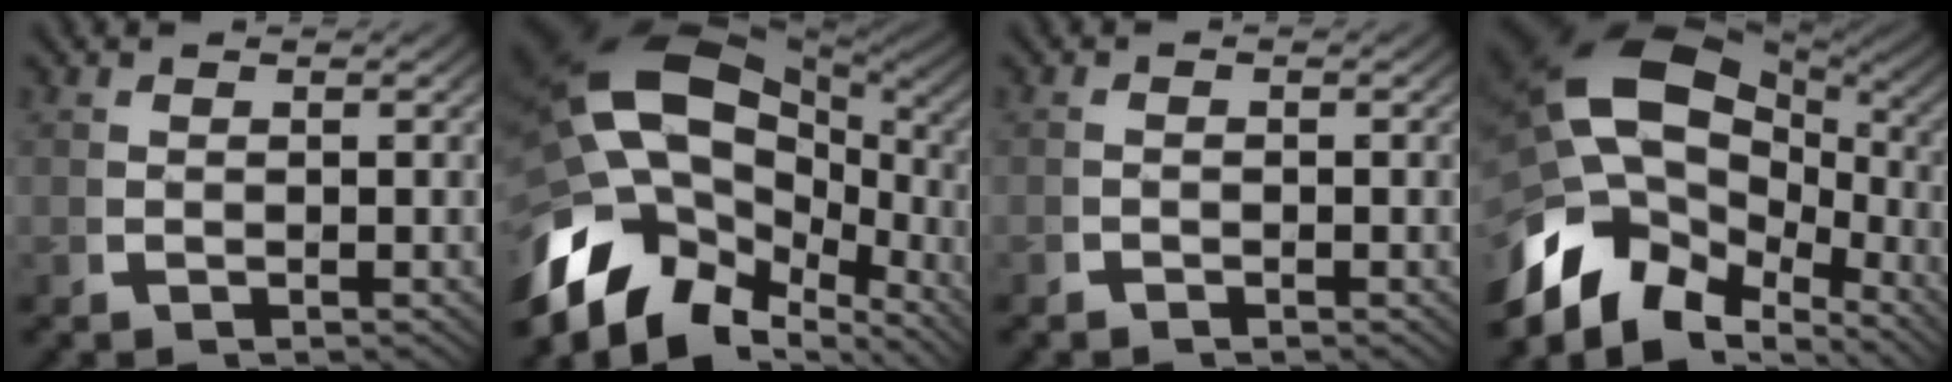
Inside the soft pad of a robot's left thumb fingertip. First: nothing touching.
{"total": 20.1, "force": [-1.3, 14.2, 14.1], "torque": [-0.292, -0.035, -0.017]}
{"total": 0.6, "force": [-0.6, 0.2, 0.1], "torque": [0.000, -0.002, -0.013]}
{"total": 18.0, "force": [-1.1, 12.7, 12.8], "torque": [-0.263, -0.039, -0.012]}